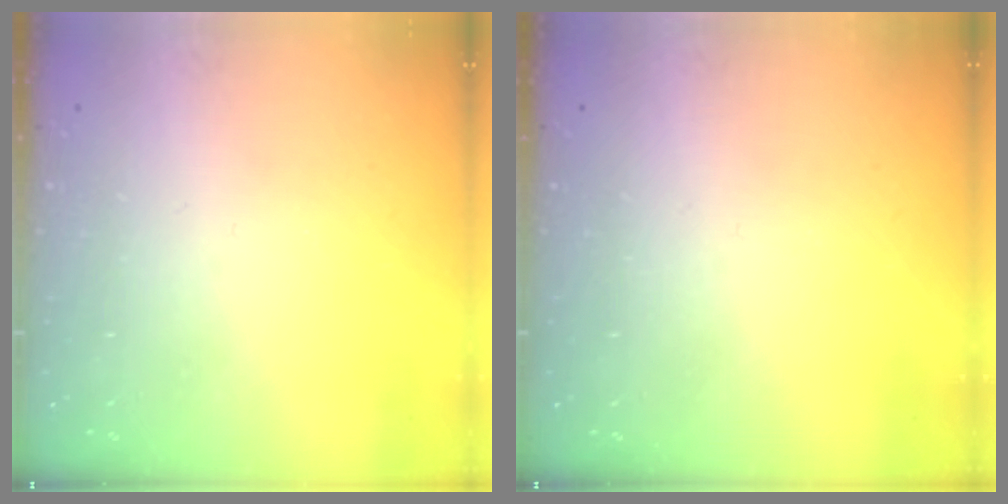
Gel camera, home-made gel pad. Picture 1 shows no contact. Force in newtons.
{"total": 0.0}